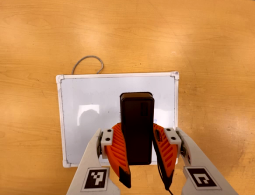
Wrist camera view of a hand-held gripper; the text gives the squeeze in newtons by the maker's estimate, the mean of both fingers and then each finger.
{"total": 9.3, "left": 8.3, "right": 10.3}